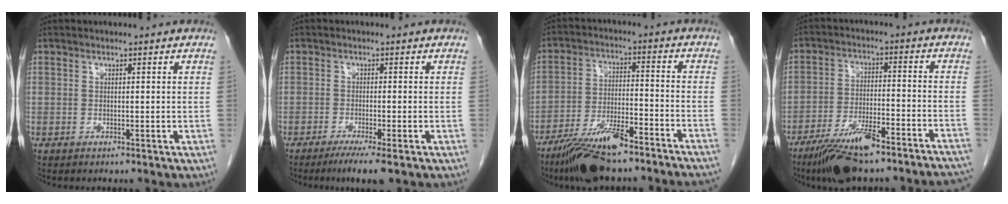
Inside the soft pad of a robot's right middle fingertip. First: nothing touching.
{"total": 4.6, "force": [-3.0, 0.1, 3.4], "torque": [-0.054, -0.013, -0.049]}
{"total": 15.0, "force": [-12.3, 1.2, 8.6], "torque": [-0.135, -0.009, -0.205]}
{"total": 16.5, "force": [-13.6, 1.8, 9.2], "torque": [-0.111, 0.007, -0.212]}